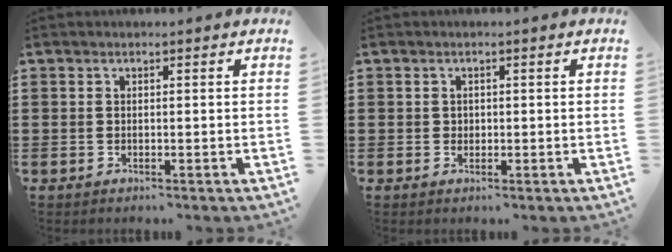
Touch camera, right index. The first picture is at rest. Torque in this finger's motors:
{"motor_torque": [-0.13, 0.00, 0.00, -0.01]}